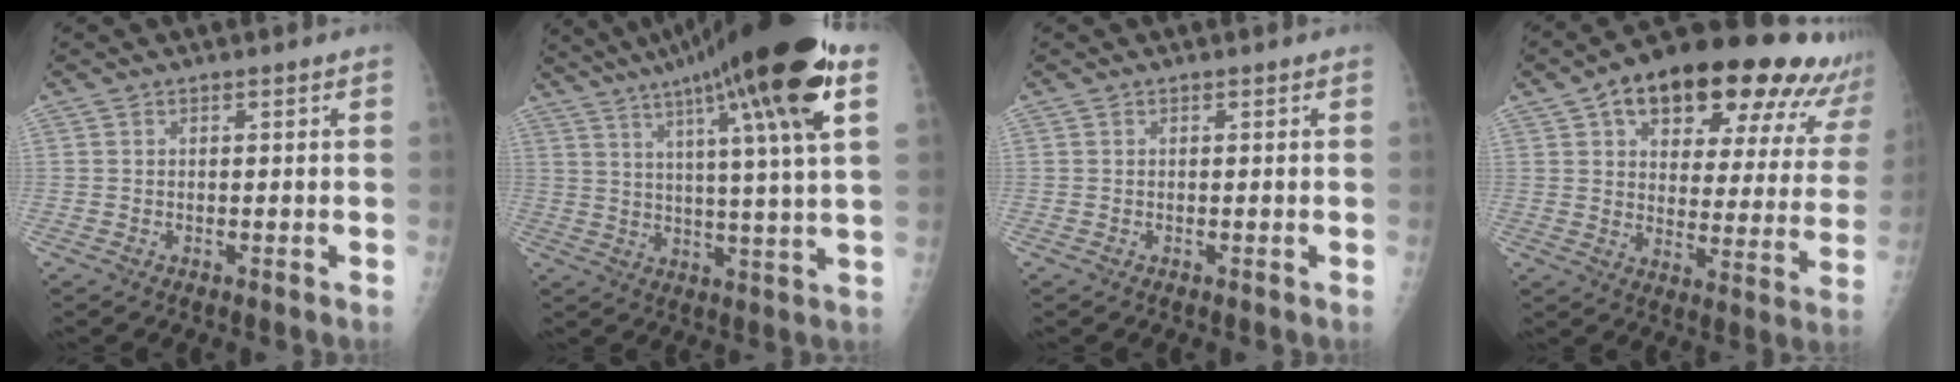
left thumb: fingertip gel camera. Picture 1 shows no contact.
{"total": 24.3, "force": [12.4, 2.3, 20.8], "torque": [-0.326, -0.007, 0.180]}
{"total": 0.0}
{"total": 27.8, "force": [18.0, 10.9, 18.2], "torque": [-0.225, -0.029, 0.240]}